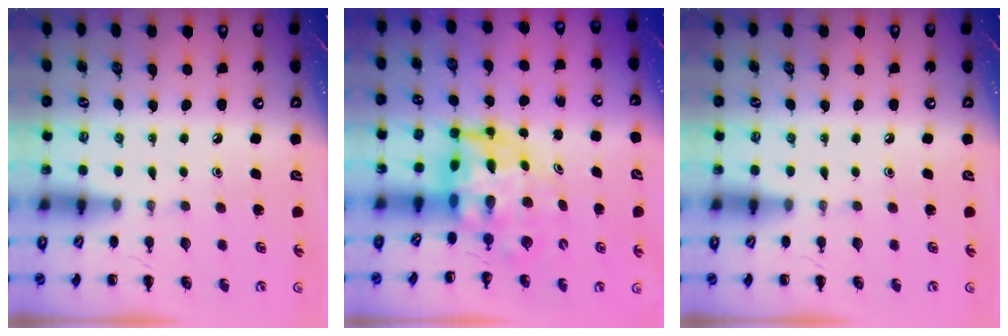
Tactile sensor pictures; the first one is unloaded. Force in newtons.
{"total": 7.5, "press": 7.1, "slide": 2.5}
{"total": 0.0}